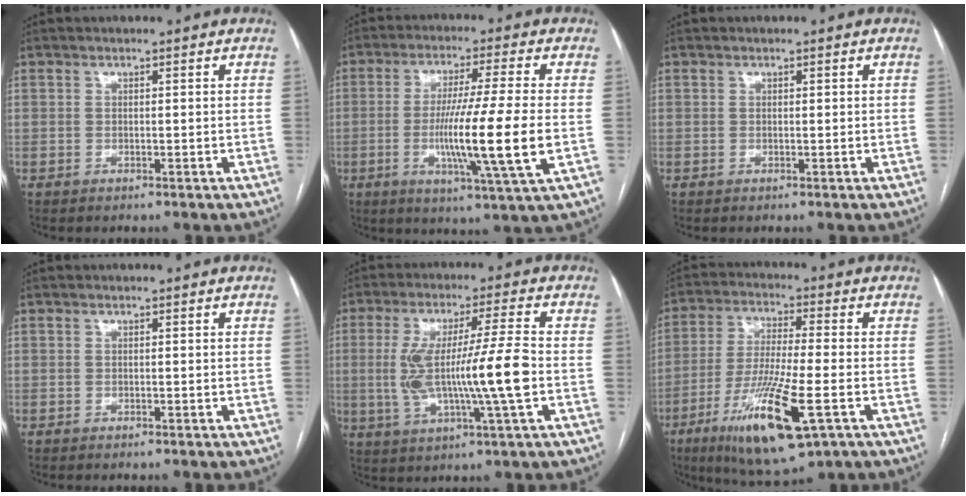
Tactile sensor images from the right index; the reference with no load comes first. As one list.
[{"total": 14.0, "force": [-2.2, -1.2, 13.7], "torque": [-0.249, -0.024, -0.046]}, {"total": 0.0}, {"total": 0.0}, {"total": 13.4, "force": [-1.2, 0.1, 13.3], "torque": [-0.261, 0.004, -0.021]}, {"total": 15.7, "force": [-6.7, 2.1, 14.1], "torque": [-0.279, -0.034, -0.112]}]